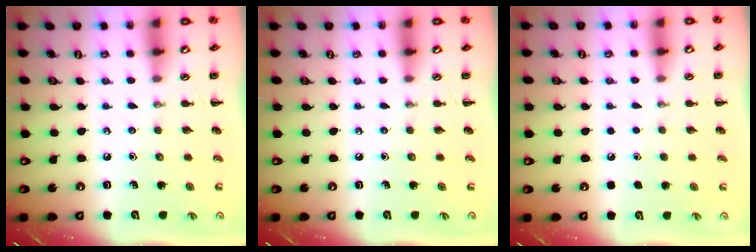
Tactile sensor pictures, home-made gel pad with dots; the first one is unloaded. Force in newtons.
{"total": 0.0}
{"total": 1.8, "press": 1.8, "slide": 0.1}